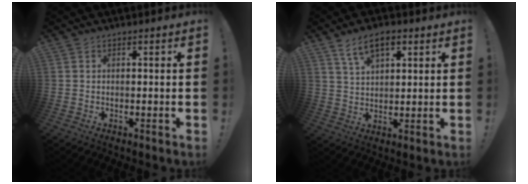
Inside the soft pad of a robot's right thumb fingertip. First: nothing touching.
{"total": 8.7, "force": [4.7, 4.3, 5.9], "torque": [-0.097, -0.006, 0.087]}